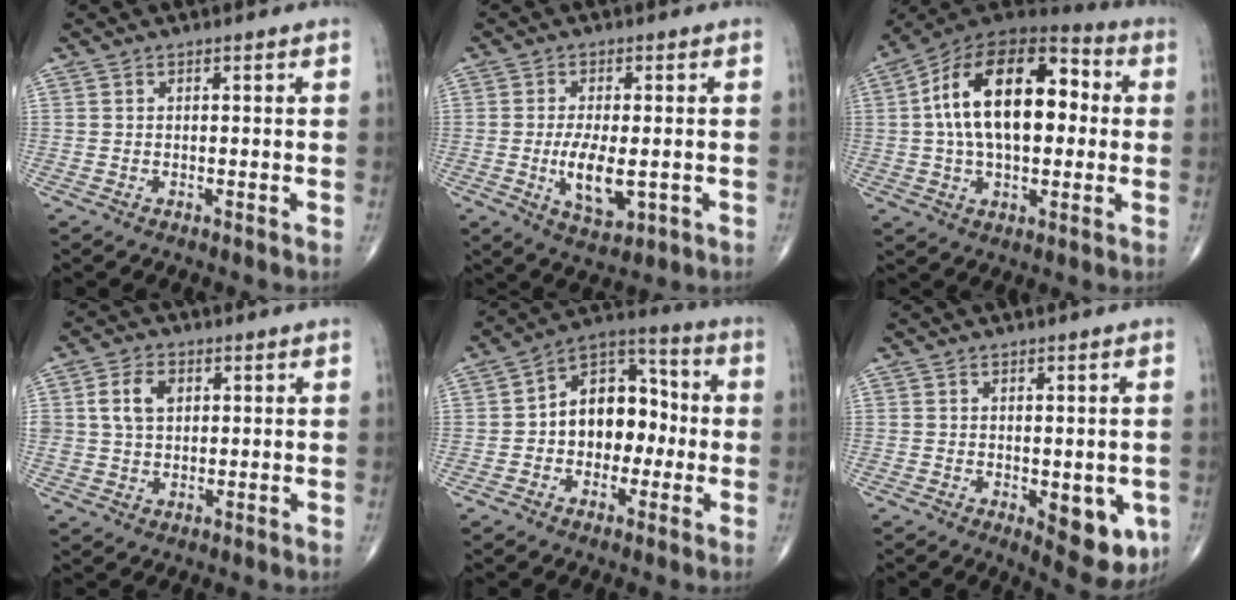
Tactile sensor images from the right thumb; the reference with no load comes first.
{"total": 6.9, "force": [-1.2, 3.1, 6.0], "torque": [-0.109, -0.011, -0.016]}
{"total": 22.0, "force": [2.3, 12.3, 18.0], "torque": [-0.289, 0.032, 0.028]}
{"total": 6.5, "force": [1.8, 4.5, 4.3], "torque": [-0.070, -0.001, 0.032]}
{"total": 13.4, "force": [-0.7, 9.4, 9.4], "torque": [-0.102, 0.045, -0.023]}
{"total": 9.3, "force": [-2.3, 4.2, 8.0], "torque": [-0.073, -0.013, -0.019]}